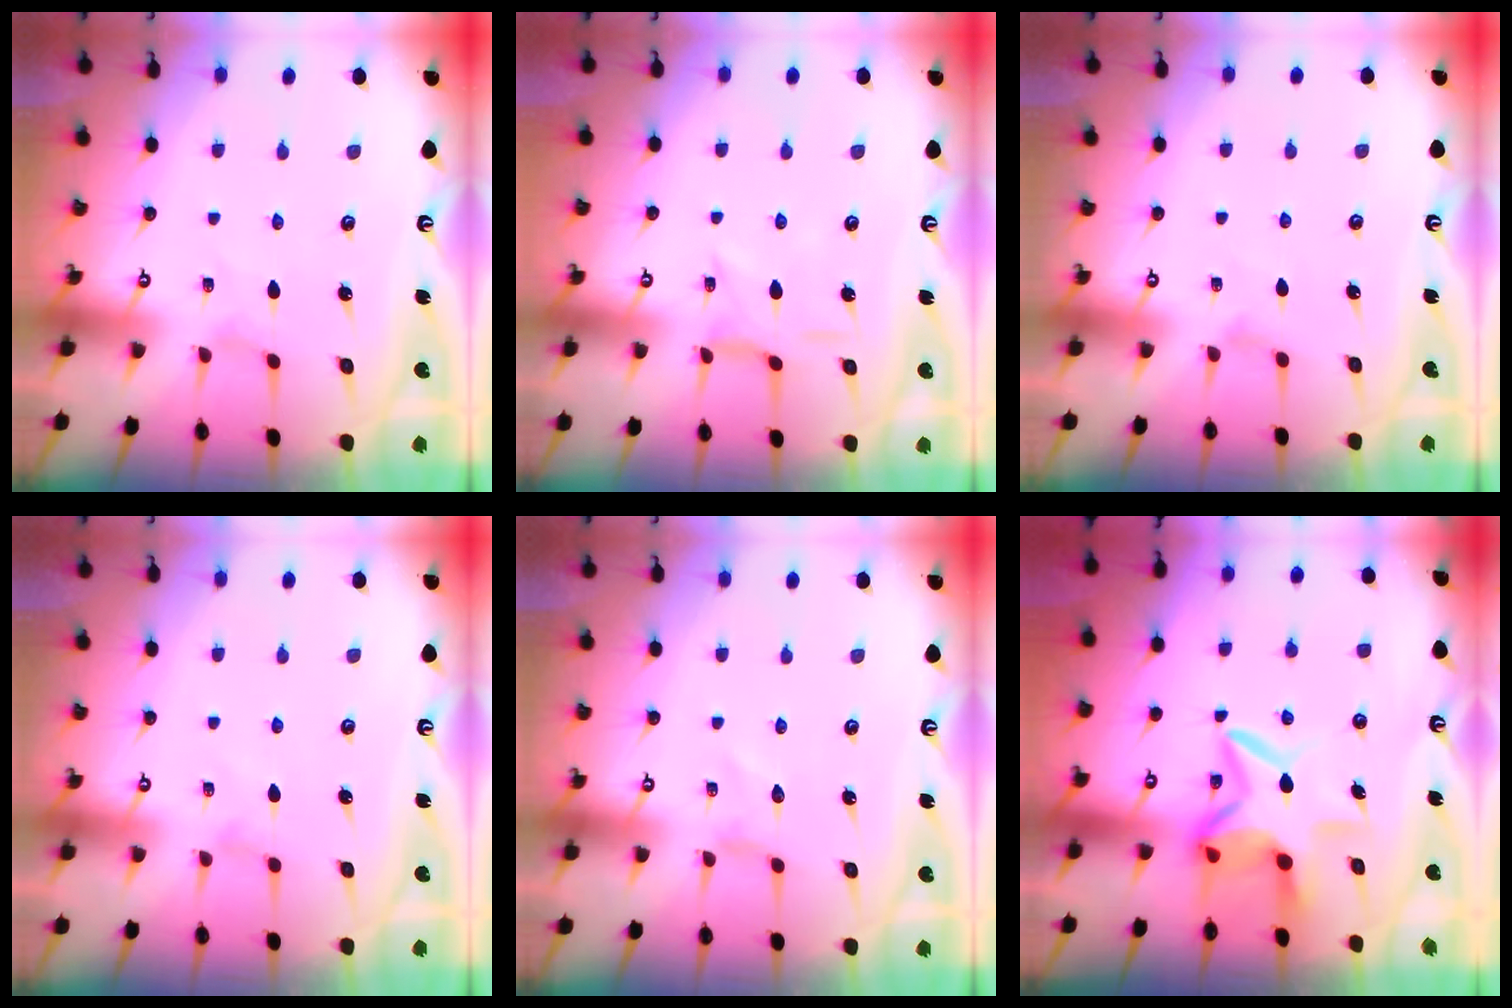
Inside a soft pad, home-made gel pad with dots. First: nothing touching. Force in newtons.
{"total": 1.7, "press": 1.7, "slide": 0.3}
{"total": 1.2, "press": 1.1, "slide": 0.3}
{"total": 0.0}
{"total": 0.0}
{"total": 10.0, "press": 10.0, "slide": 1.3}